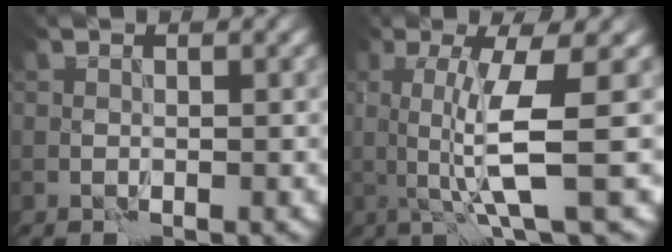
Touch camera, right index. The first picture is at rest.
{"total": 5.6, "force": [0.7, 0.6, 5.6], "torque": [-0.103, -0.006, 0.015]}